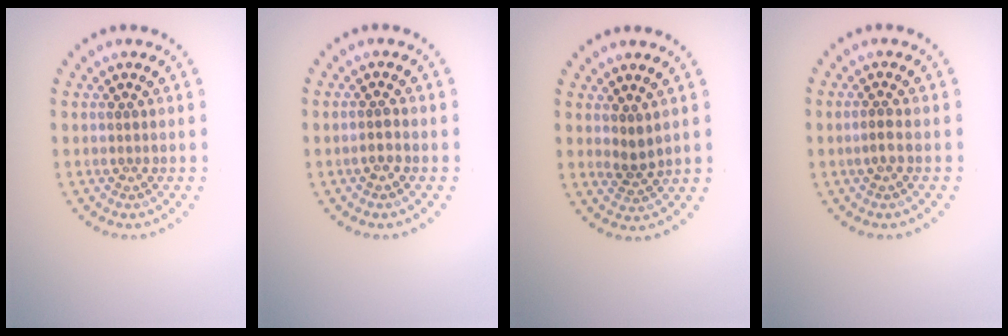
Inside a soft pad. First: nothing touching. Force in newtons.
{"total": 1.1, "press": 1.0, "slide": 0.5}
{"total": 1.6, "press": 1.4, "slide": 0.9}
{"total": 1.0, "press": 0.9, "slide": 0.4}